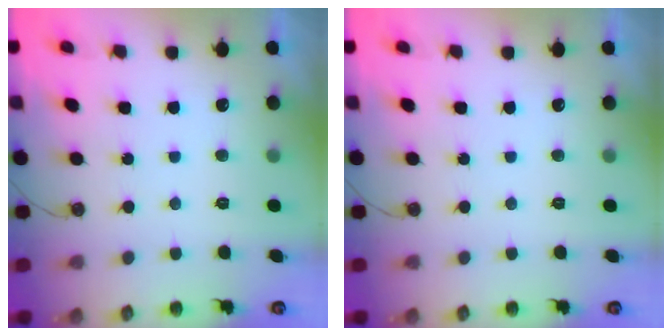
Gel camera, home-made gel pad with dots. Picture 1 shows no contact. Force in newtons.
{"total": 0.0}